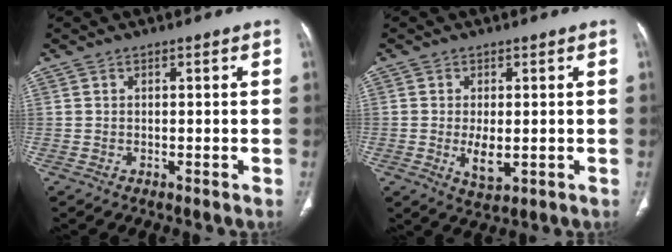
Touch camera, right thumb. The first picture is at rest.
{"total": 4.5, "force": [-0.6, 2.2, 3.9], "torque": [-0.067, -0.011, -0.004]}